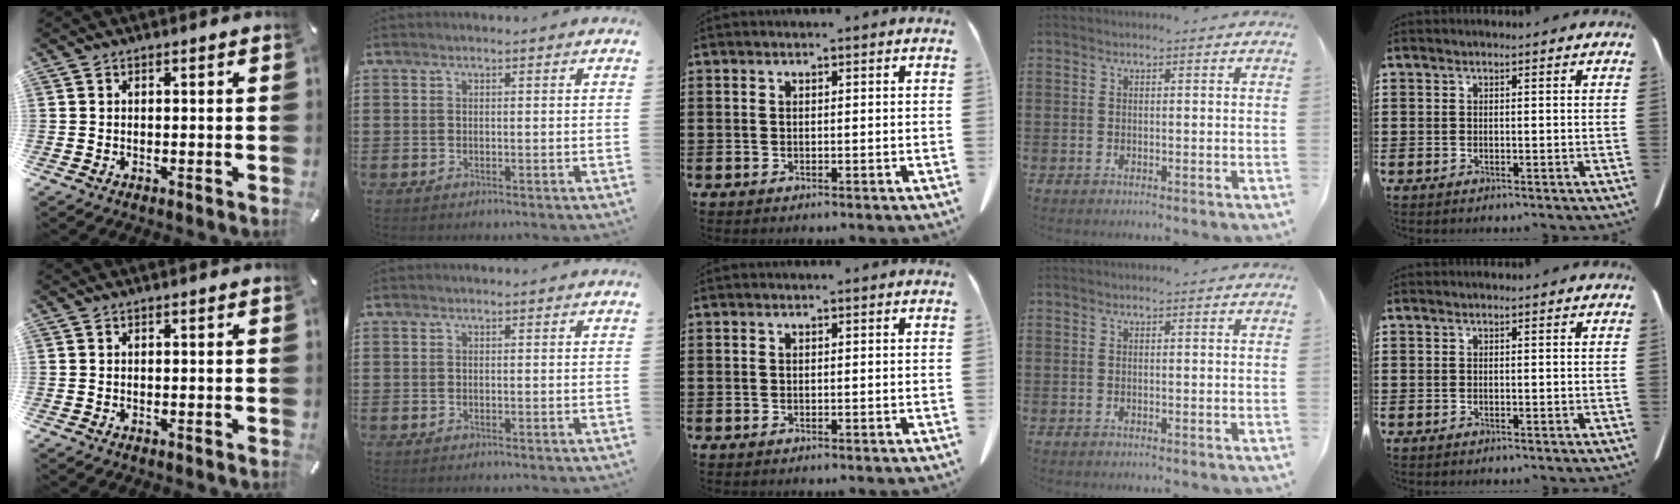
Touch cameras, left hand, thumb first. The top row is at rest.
{}